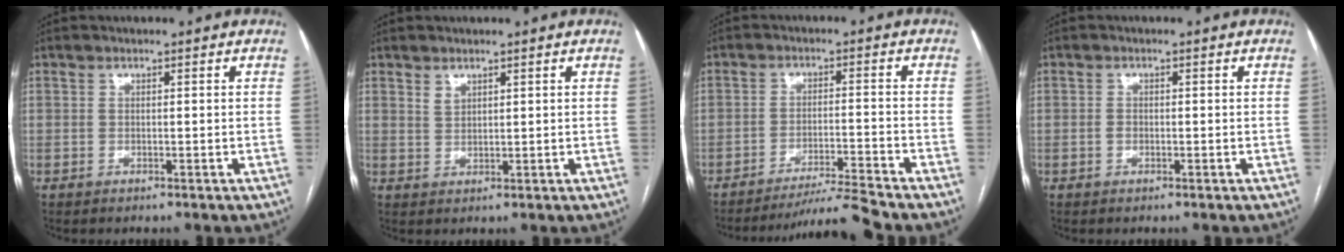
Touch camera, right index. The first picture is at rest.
{"total": 1.7, "force": [1.3, 0.9, 0.7], "torque": [-0.011, 0.000, 0.028]}
{"total": 6.9, "force": [-6.2, -2.9, 0.9], "torque": [-0.013, -0.007, -0.107]}
{"total": 1.0, "force": [-0.2, 0.8, 0.6], "torque": [-0.010, 0.003, -0.003]}